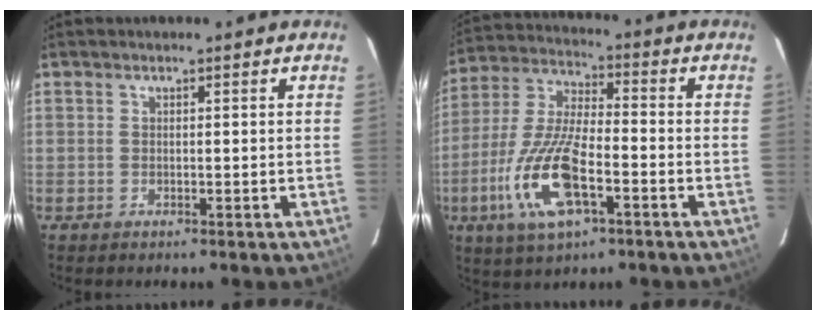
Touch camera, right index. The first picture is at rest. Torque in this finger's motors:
{"motor_torque": [1.84, -0.30, 0.83, 0.15]}